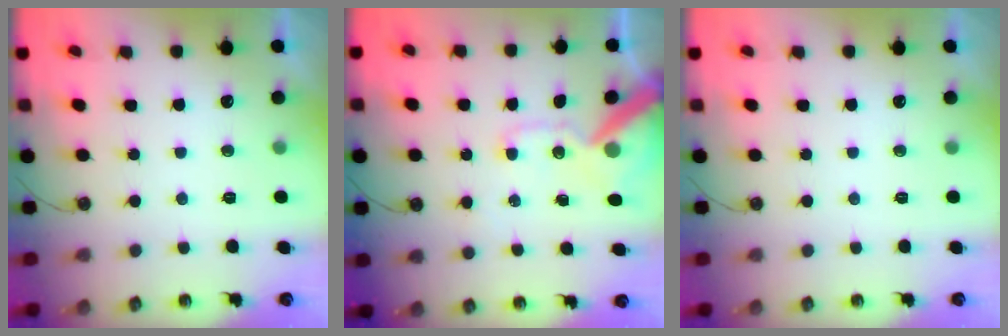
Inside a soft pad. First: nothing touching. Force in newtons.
{"total": 14.2, "press": 14.0, "slide": 1.8}
{"total": 0.0}